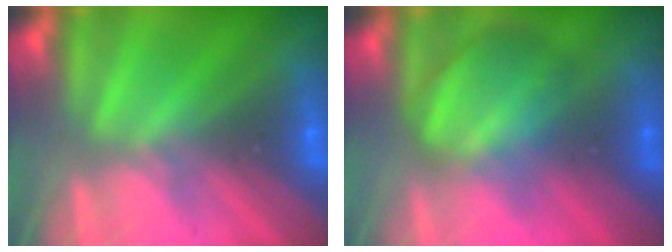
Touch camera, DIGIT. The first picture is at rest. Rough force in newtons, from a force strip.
{"total": 3.3}